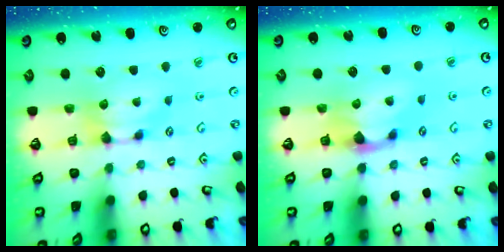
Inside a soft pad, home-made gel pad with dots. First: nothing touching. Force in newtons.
{"total": 1.4, "press": 0.9, "slide": 1.0}